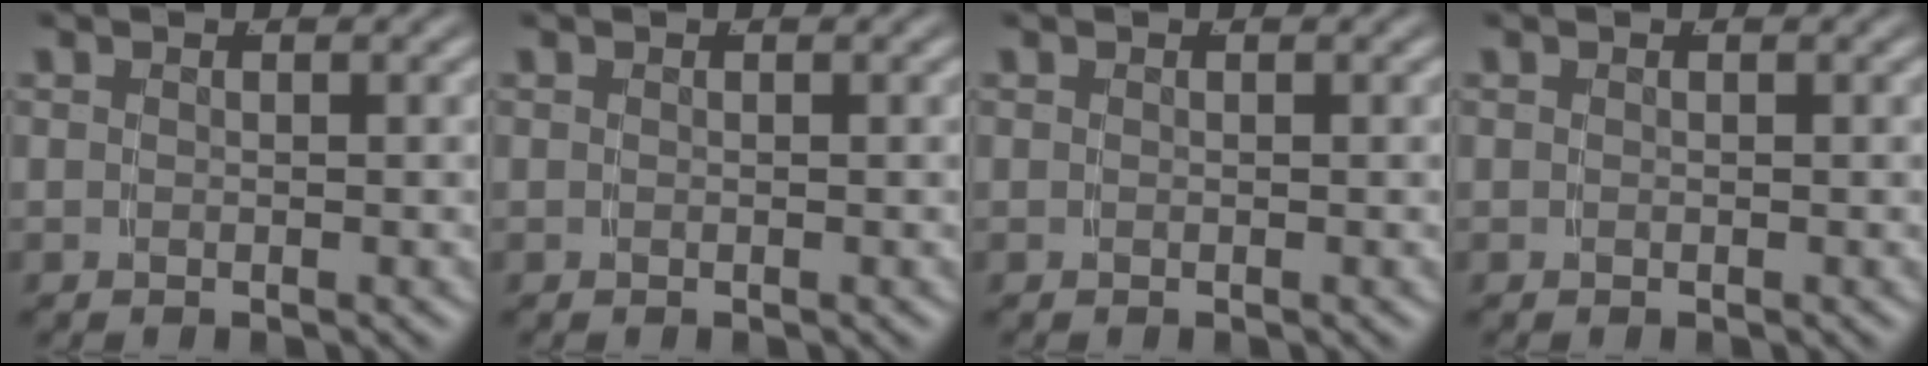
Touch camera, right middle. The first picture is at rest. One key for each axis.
{"total": 0.0}
{"total": 0.0}
{"total": 0.0}